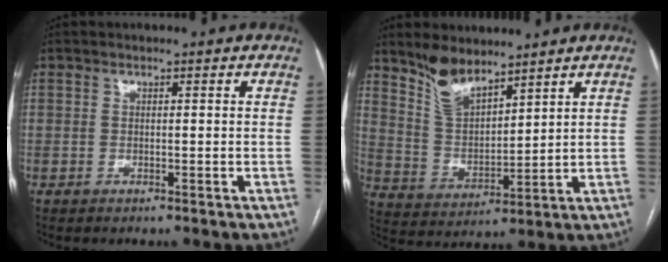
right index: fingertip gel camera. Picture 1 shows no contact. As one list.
[{"total": 8.2, "force": [6.9, 2.6, 3.6], "torque": [-0.076, -0.003, 0.148]}]